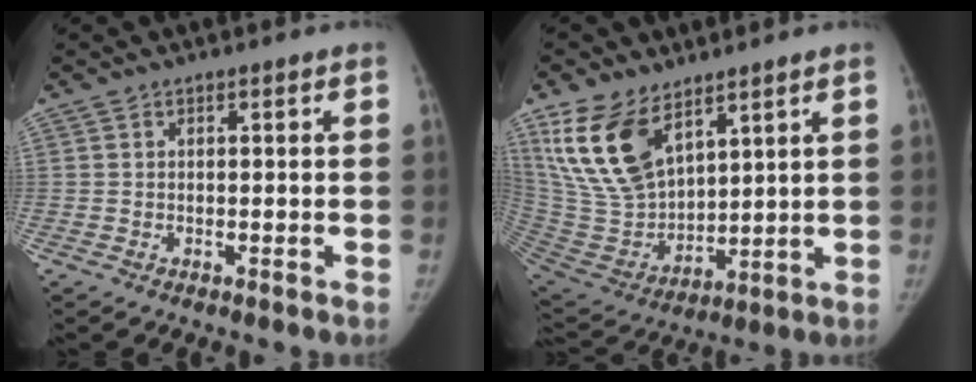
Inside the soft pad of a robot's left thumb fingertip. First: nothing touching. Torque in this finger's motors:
{"motor_torque": [1.55, 1.65, 1.51, -1.26, 0.17]}